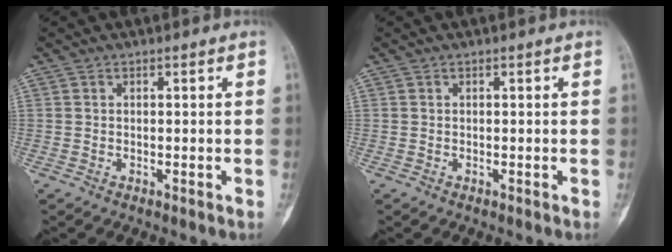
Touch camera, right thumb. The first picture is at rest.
{"total": 0.0}